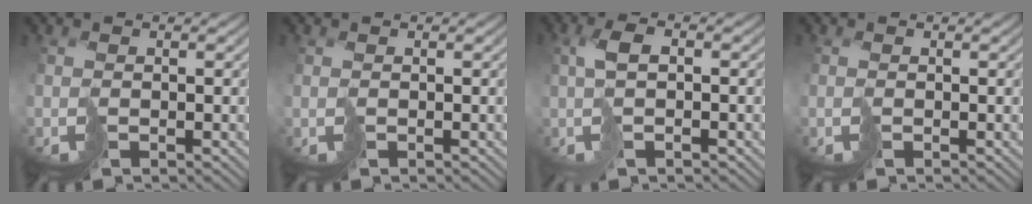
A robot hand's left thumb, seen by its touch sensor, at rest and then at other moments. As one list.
[{"total": 0.5, "force": [0.4, 0.2, 0.2], "torque": [-0.008, -0.001, 0.007]}, {"total": 3.1, "force": [0.2, 1.1, 2.9], "torque": [-0.064, 0.010, 0.001]}, {"total": 0.5, "force": [0.0, 0.4, 0.4], "torque": [-0.009, -0.002, -0.001]}]